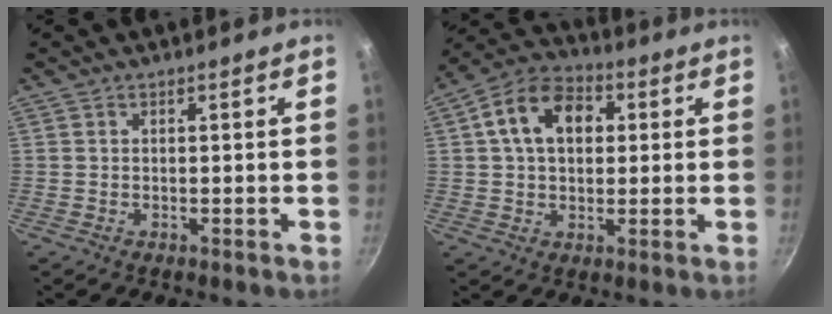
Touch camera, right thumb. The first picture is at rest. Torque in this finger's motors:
{"motor_torque": [0.48, 2.81, 0.71, -0.35, 0.13]}